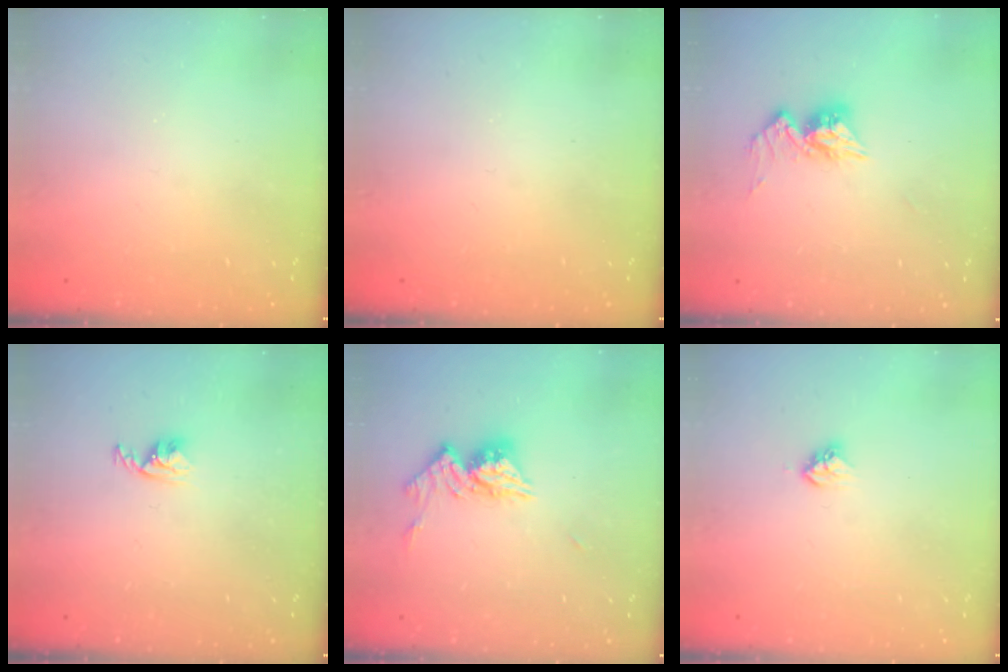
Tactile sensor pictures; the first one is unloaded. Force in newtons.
{"total": 0.0}
{"total": 9.3, "press": 9.3, "slide": 0.6}
{"total": 3.5, "press": 3.4, "slide": 0.5}
{"total": 10.6, "press": 10.5, "slide": 0.9}
{"total": 4.4, "press": 4.4, "slide": 0.6}